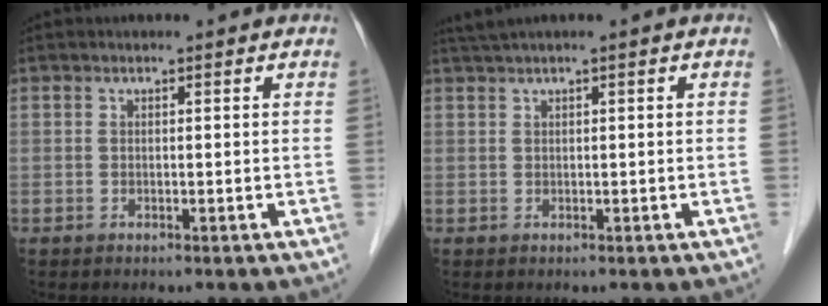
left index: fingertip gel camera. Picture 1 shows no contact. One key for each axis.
{"total": 1.8, "fx": 1.3, "fy": -0.3, "fz": 1.3, "tx": -0.032, "ty": 0.020, "tz": 0.031}